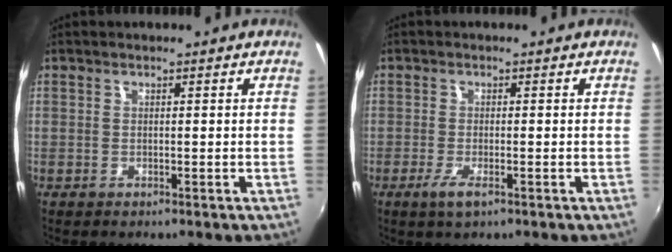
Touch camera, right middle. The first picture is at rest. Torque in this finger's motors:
{"motor_torque": [0.66, -0.64, 0.26, 0.07]}